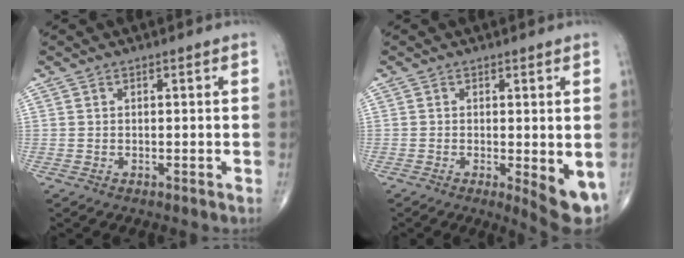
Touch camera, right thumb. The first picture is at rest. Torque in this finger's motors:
{"motor_torque": [1.51, 1.23, 1.16, -0.12, 0.24]}